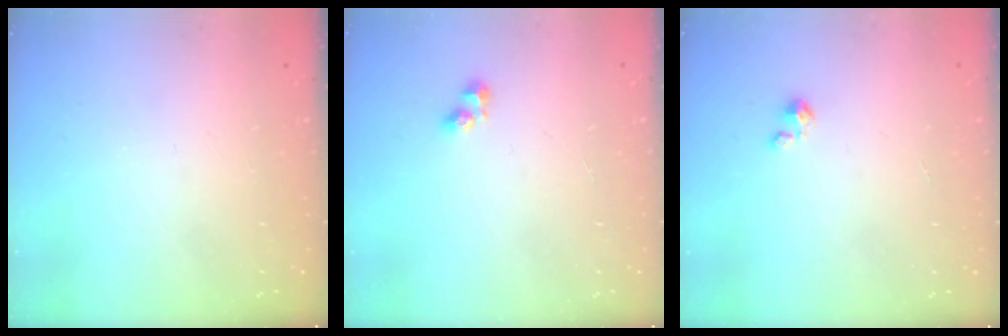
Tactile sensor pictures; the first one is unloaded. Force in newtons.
{"total": 2.5, "press": 2.5, "slide": 0.2}
{"total": 1.5, "press": 1.5, "slide": 0.1}